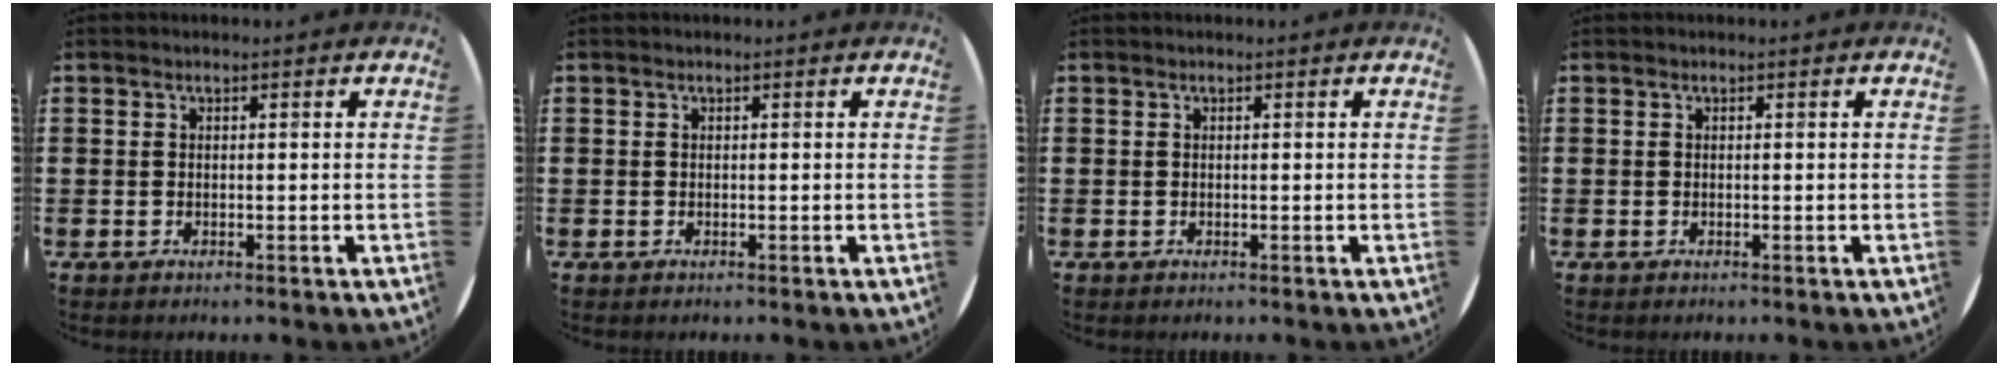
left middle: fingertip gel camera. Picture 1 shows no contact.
{"total": 0.0}
{"total": 0.0}
{"total": 0.0}